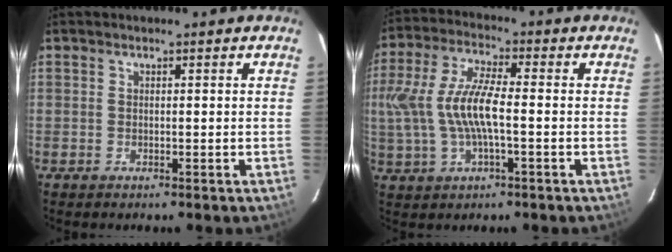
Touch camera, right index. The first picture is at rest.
{"total": 11.4, "force": [-1.0, 3.5, 10.8], "torque": [-0.225, 0.005, -0.016]}